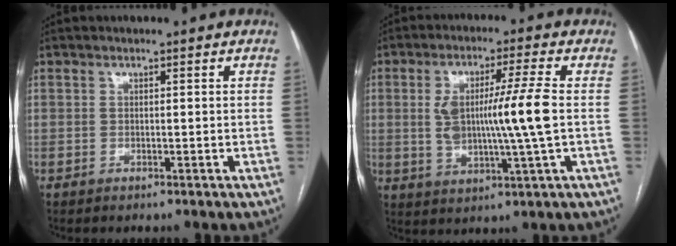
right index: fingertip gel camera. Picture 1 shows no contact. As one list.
[{"total": 10.5, "force": [0.3, 0.0, 10.5], "torque": [-0.198, 0.004, 0.008]}]